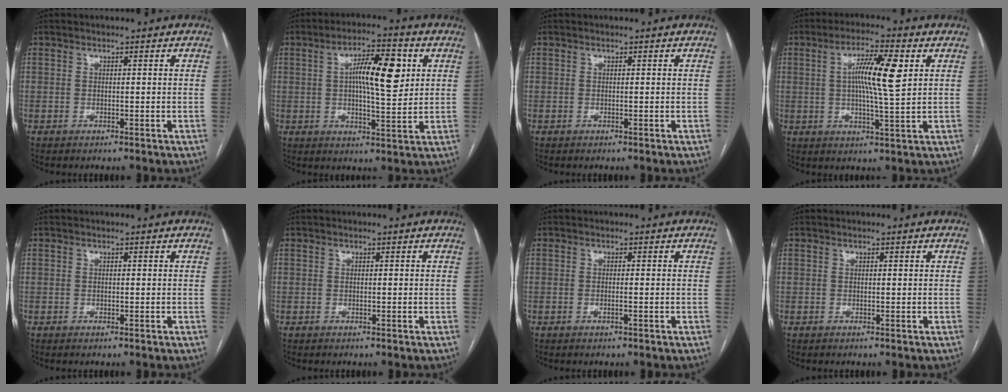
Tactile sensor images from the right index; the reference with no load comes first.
{"total": 10.3, "force": [2.5, 2.5, 9.7], "torque": [-0.163, 0.014, 0.039]}
{"total": 0.0}
{"total": 9.2, "force": [2.1, 0.4, 9.0], "torque": [-0.160, 0.005, 0.034]}
{"total": 0.0}
{"total": 0.0}
{"total": 0.8, "force": [-0.3, 0.0, 0.7], "torque": [-0.016, -0.001, -0.004]}
{"total": 0.0}